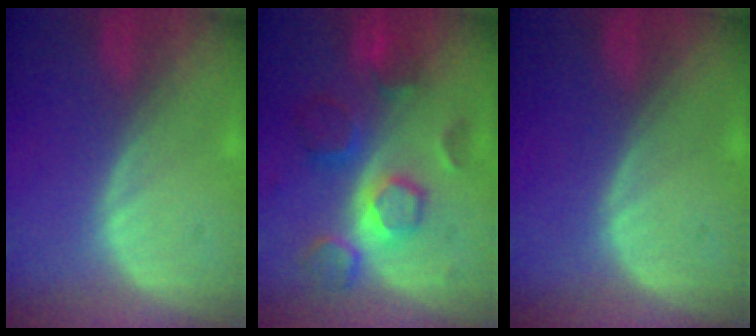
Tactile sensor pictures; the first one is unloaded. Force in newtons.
{"total": 8.2, "press": 7.8, "slide": 2.5}
{"total": 0.0}